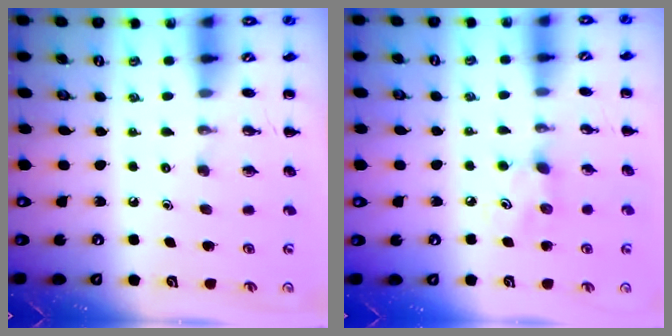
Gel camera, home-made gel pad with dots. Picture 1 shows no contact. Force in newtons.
{"total": 3.1, "press": 3.0, "slide": 0.6}